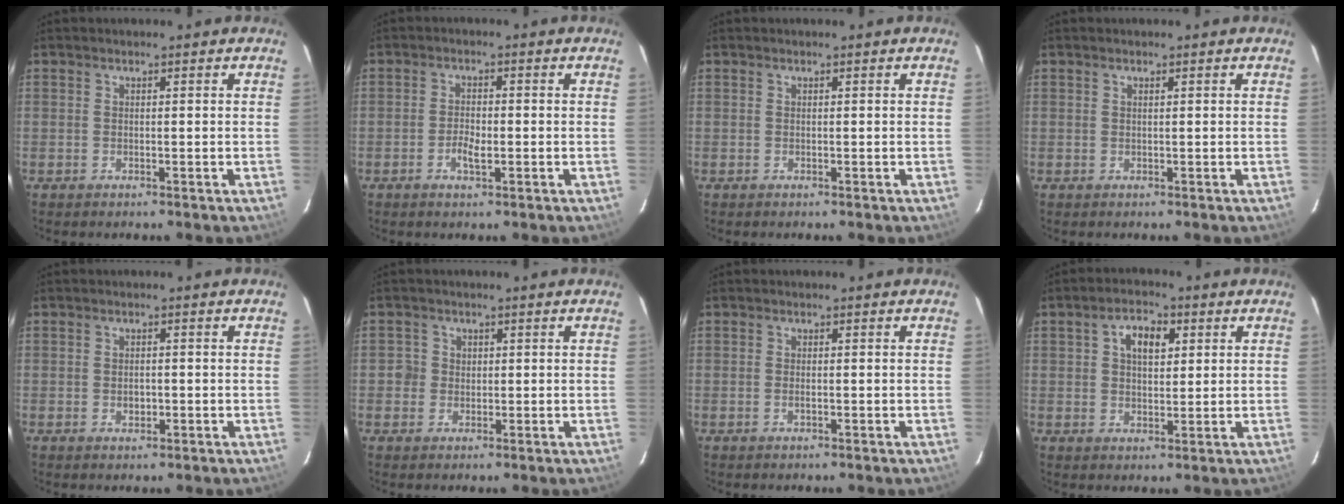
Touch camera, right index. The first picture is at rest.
{"total": 3.0, "force": [-1.1, 1.4, 2.4], "torque": [-0.051, -0.001, -0.020]}
{"total": 0.0}
{"total": 0.0}
{"total": 1.7, "force": [-0.3, 1.3, 1.0], "torque": [-0.016, 0.000, -0.004]}
{"total": 2.6, "force": [-0.1, 2.6, 0.0], "torque": [0.009, 0.012, -0.001]}
{"total": 0.9, "force": [-0.3, 0.3, 0.8], "torque": [-0.017, 0.001, -0.006]}
{"total": 5.8, "force": [2.0, 3.4, 4.2], "torque": [-0.068, 0.018, 0.037]}